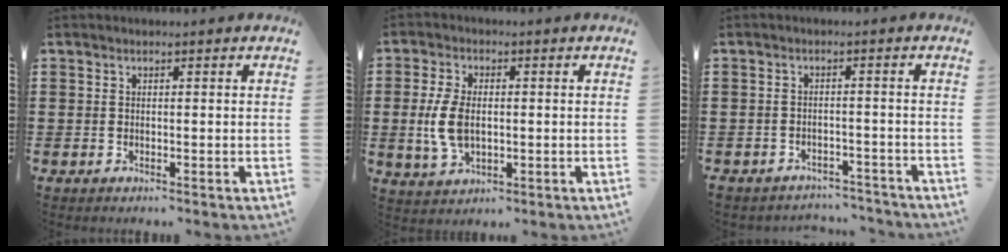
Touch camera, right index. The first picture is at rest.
{"total": 6.3, "force": [-0.3, 3.6, 5.1], "torque": [-0.133, -0.003, -0.013]}
{"total": 2.8, "force": [-2.8, 0.4, 0.0], "torque": [-0.007, -0.001, -0.059]}